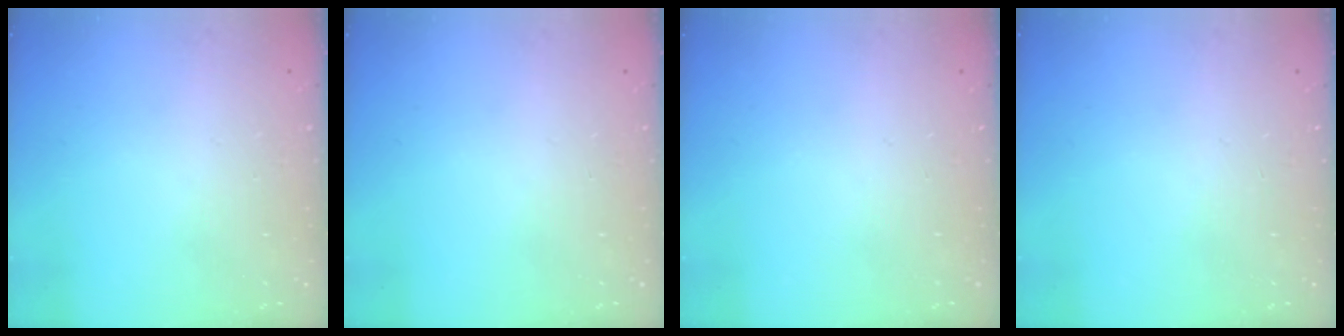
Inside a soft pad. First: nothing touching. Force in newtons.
{"total": 0.0}
{"total": 0.0}
{"total": 0.0}